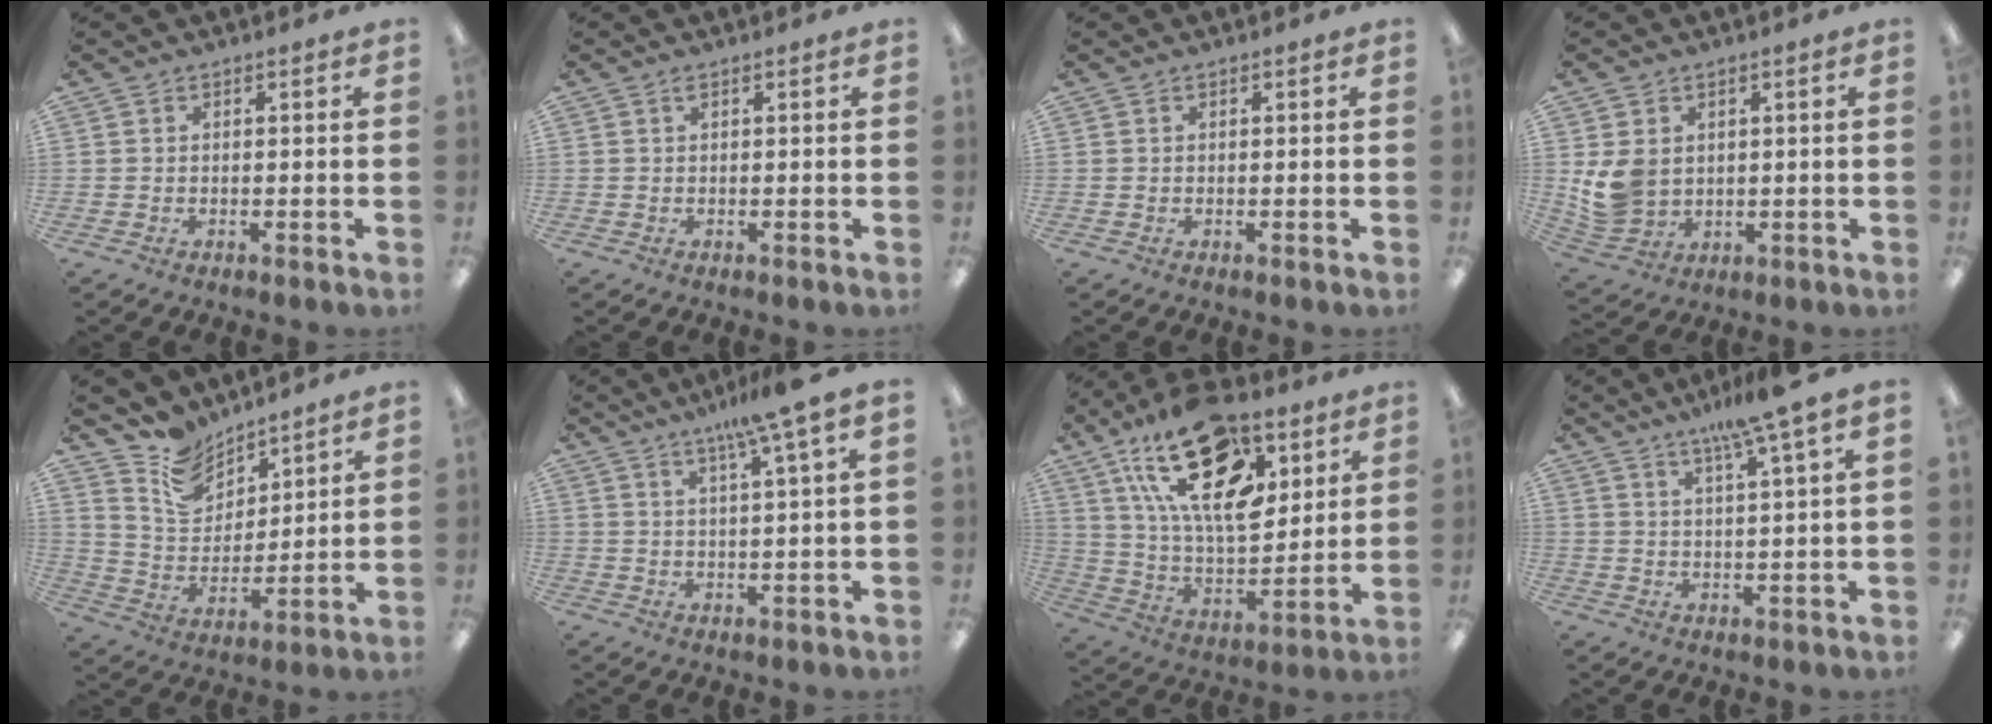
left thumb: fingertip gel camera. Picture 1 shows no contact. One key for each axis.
{"total": 0.7, "fx": 0.4, "fy": 0.1, "fz": 0.5, "tx": -0.011, "ty": 0.003, "tz": 0.007}
{"total": 0.0}
{"total": 7.7, "fx": 1.7, "fy": 6.4, "fz": 4.0, "tx": -0.084, "ty": 0.000, "tz": 0.035}
{"total": 9.2, "fx": 7.8, "fy": 4.6, "fz": 1.7, "tx": -0.052, "ty": -0.046, "tz": 0.152}
{"total": 8.2, "fx": 5.4, "fy": -0.4, "fz": 6.1, "tx": -0.108, "ty": -0.024, "tz": 0.085}
{"total": 25.4, "fx": 13.4, "fy": 13.0, "fz": 17.3, "tx": -0.311, "ty": -0.062, "tz": 0.235}
{"total": 8.9, "fx": 6.5, "fy": -0.2, "fz": 6.1, "tx": -0.110, "ty": -0.029, "tz": 0.104}